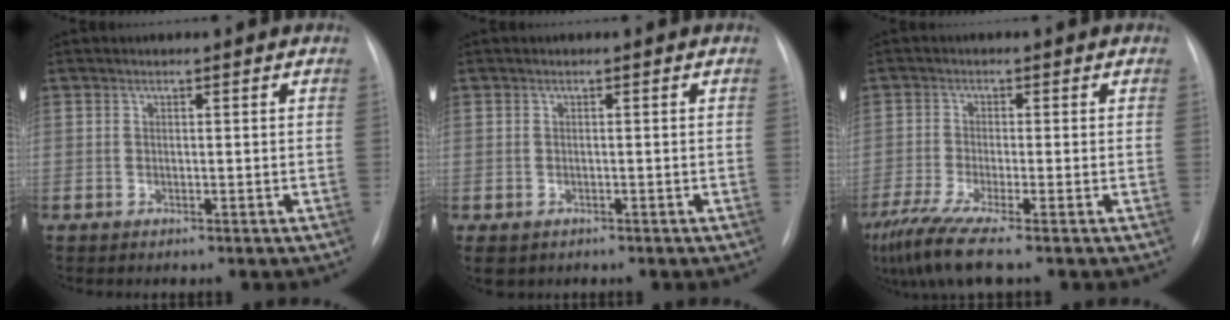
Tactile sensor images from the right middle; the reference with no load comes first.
{"total": 3.4, "force": [-2.0, 2.4, 1.1], "torque": [-0.016, -0.002, -0.028]}
{"total": 8.4, "force": [-6.2, -0.3, 5.6], "torque": [-0.107, -0.029, -0.112]}